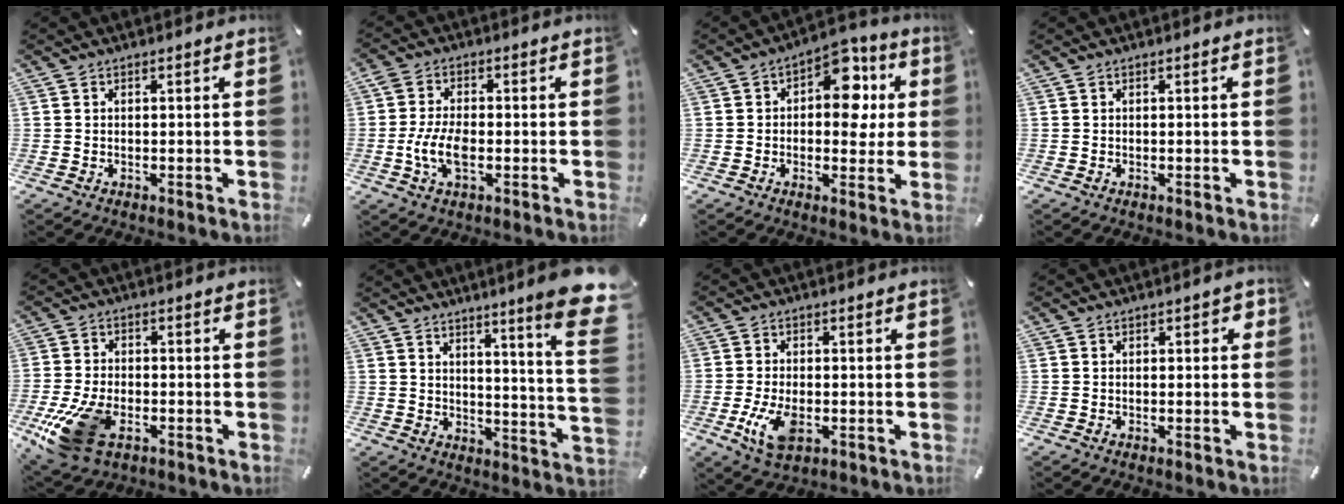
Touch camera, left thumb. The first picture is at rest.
{"total": 7.6, "force": [-1.6, 4.1, 6.2], "torque": [-0.135, 0.001, -0.030]}
{"total": 11.8, "force": [2.5, 7.6, 8.6], "torque": [-0.106, -0.015, 0.039]}
{"total": 0.0}
{"total": 13.8, "force": [-5.5, 8.2, 9.6], "torque": [-0.208, 0.010, -0.094]}
{"total": 12.4, "force": [7.2, 0.5, 10.1], "torque": [-0.151, -0.071, 0.109]}
{"total": 7.5, "force": [-2.1, 4.3, 5.8], "torque": [-0.139, -0.002, -0.041]}
{"total": 1.1, "force": [-0.1, 0.7, 0.9], "torque": [-0.008, 0.002, -0.005]}